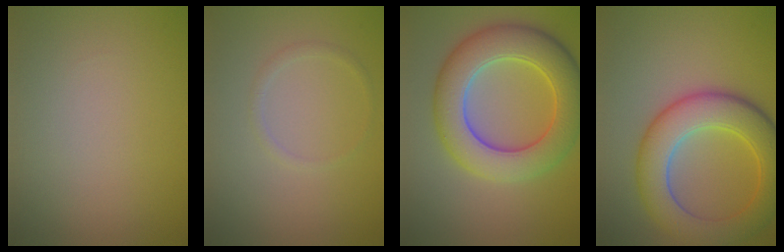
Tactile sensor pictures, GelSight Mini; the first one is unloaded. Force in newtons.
{"total": 0.9, "press": 0.9, "slide": 0.1}
{"total": 8.6, "press": 8.6, "slide": 0.5}
{"total": 7.9, "press": 7.9, "slide": 0.3}